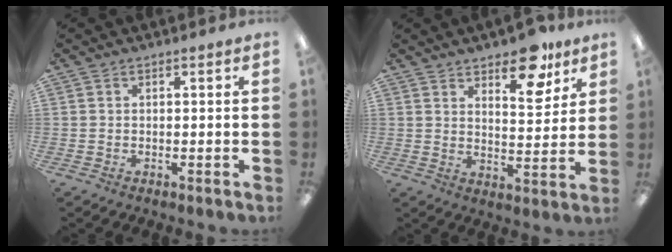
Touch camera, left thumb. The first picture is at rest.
{"total": 10.7, "force": [7.8, 4.7, 5.6], "torque": [-0.055, -0.048, 0.130]}